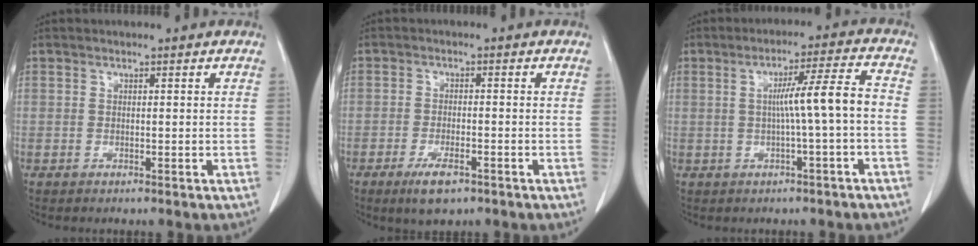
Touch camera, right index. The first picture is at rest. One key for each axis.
{"total": 4.9, "fx": -2.9, "fy": 1.4, "fz": 3.6, "tx": -0.071, "ty": -0.007, "tz": -0.043}
{"total": 6.9, "fx": -0.8, "fy": -0.9, "fz": 6.8, "tx": -0.108, "ty": 0.015, "tz": -0.010}